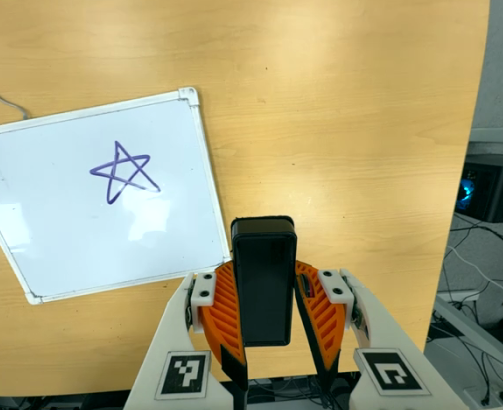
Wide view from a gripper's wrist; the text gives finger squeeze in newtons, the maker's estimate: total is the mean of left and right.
{"total": 8.0, "left": 7.4, "right": 8.7}